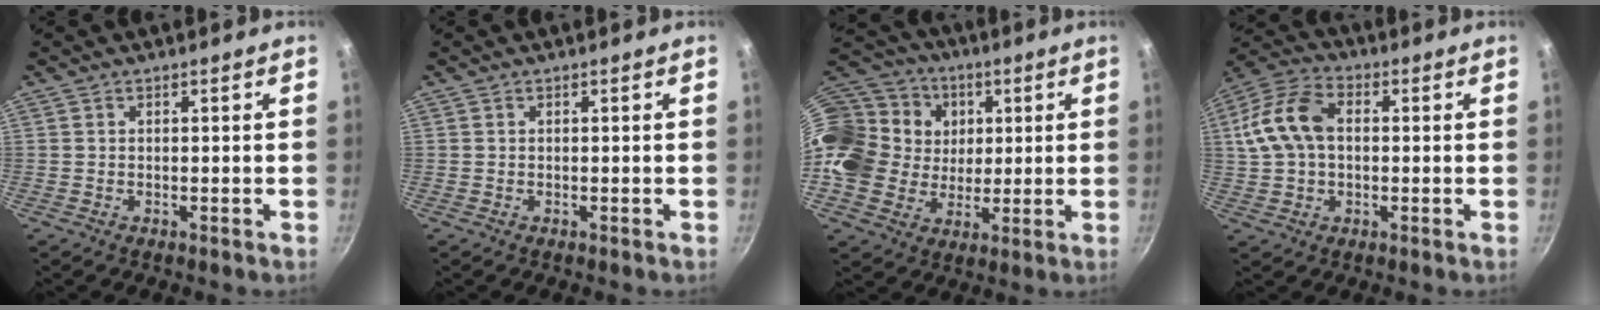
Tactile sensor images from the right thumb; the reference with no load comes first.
{"total": 0.0}
{"total": 23.1, "force": [5.2, 19.0, 12.1], "torque": [-0.226, 0.017, 0.095]}
{"total": 12.7, "force": [1.3, 8.6, 9.3], "torque": [-0.171, 0.026, 0.012]}